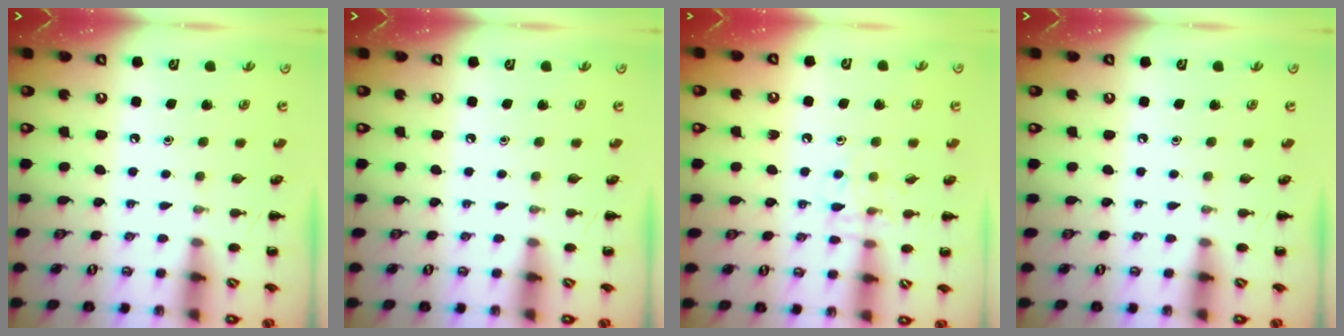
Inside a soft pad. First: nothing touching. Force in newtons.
{"total": 0.0}
{"total": 6.7, "press": 6.7, "slide": 0.6}
{"total": 0.0}